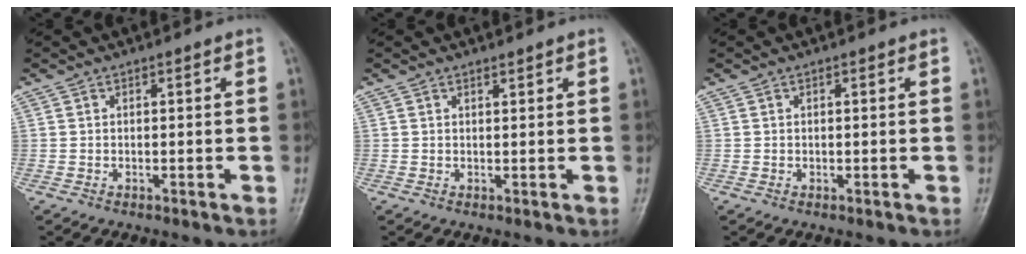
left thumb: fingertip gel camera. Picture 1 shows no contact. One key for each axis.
{"total": 0.7, "fx": 0.7, "fy": 0.2, "fz": 0.3, "tx": -0.006, "ty": -0.006, "tz": 0.011}
{"total": 0.0}